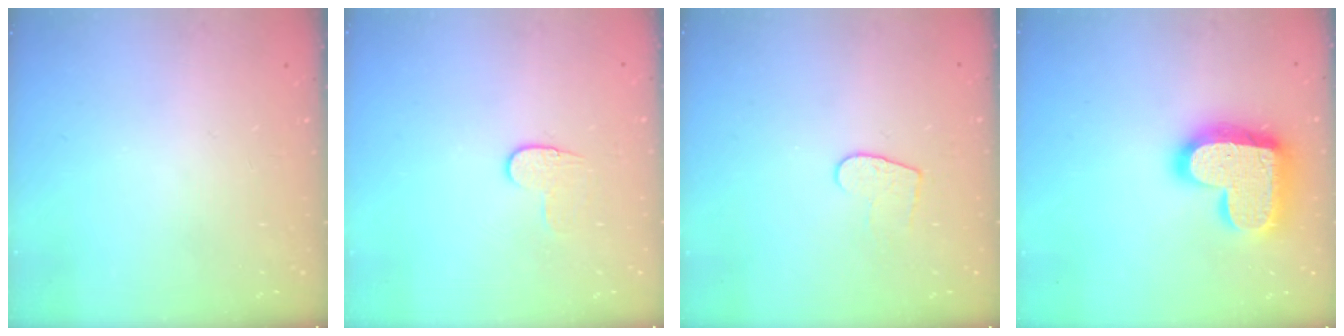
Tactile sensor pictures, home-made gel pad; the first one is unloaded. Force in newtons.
{"total": 6.8, "press": 6.8, "slide": 0.6}
{"total": 6.7, "press": 6.7, "slide": 0.4}
{"total": 22.2, "press": 22.1, "slide": 1.5}